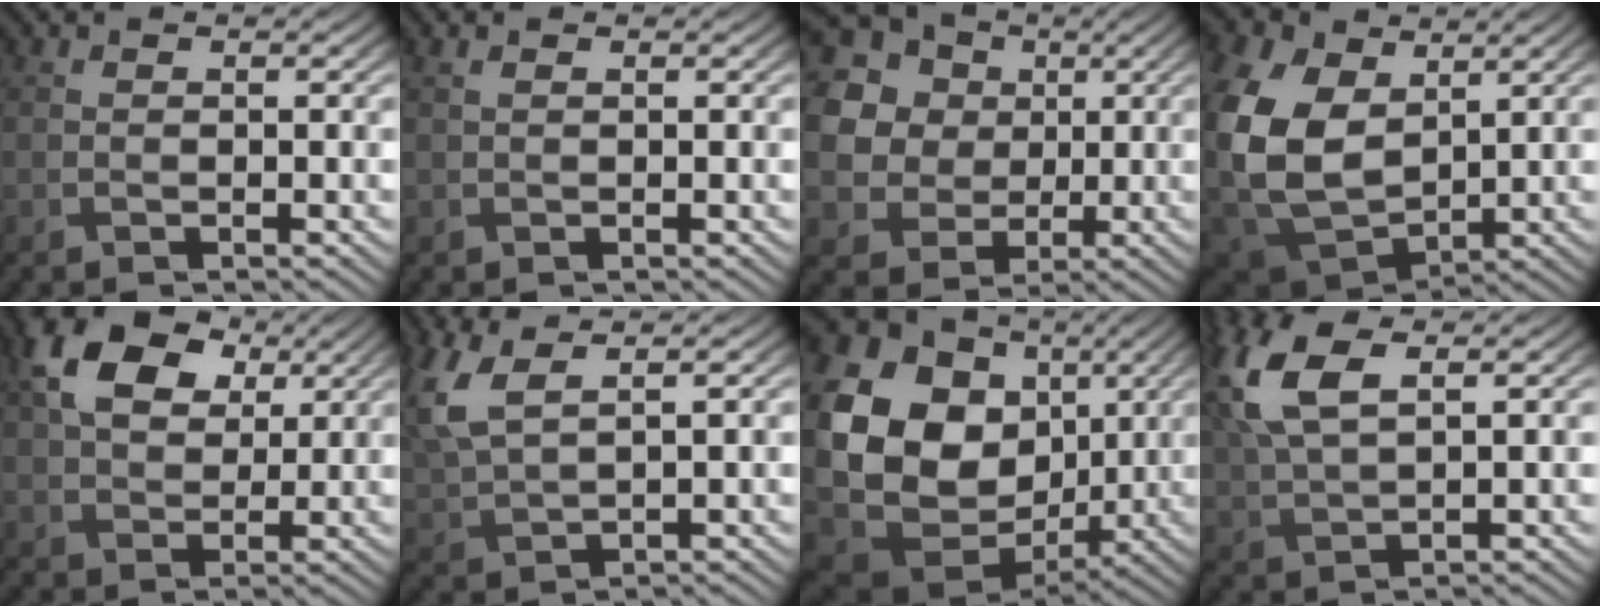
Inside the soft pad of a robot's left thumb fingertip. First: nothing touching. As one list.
[{"total": 0.6, "force": [0.3, 0.1, 0.5], "torque": [-0.015, 0.003, 0.006]}, {"total": 21.2, "force": [6.9, 18.4, 7.9], "torque": [-0.284, 0.026, 0.117]}, {"total": 13.2, "force": [2.4, 9.4, 8.9], "torque": [-0.247, -0.009, 0.049]}, {"total": 10.2, "force": [4.1, 6.8, 6.4], "torque": [-0.155, 0.014, 0.072]}, {"total": 6.9, "force": [3.2, 2.6, 5.5], "torque": [-0.152, 0.008, 0.070]}, {"total": 21.7, "force": [3.8, 17.3, 12.5], "torque": [-0.314, 0.005, 0.090]}, {"total": 9.8, "force": [3.8, 4.4, 7.9], "torque": [-0.216, 0.014, 0.076]}]